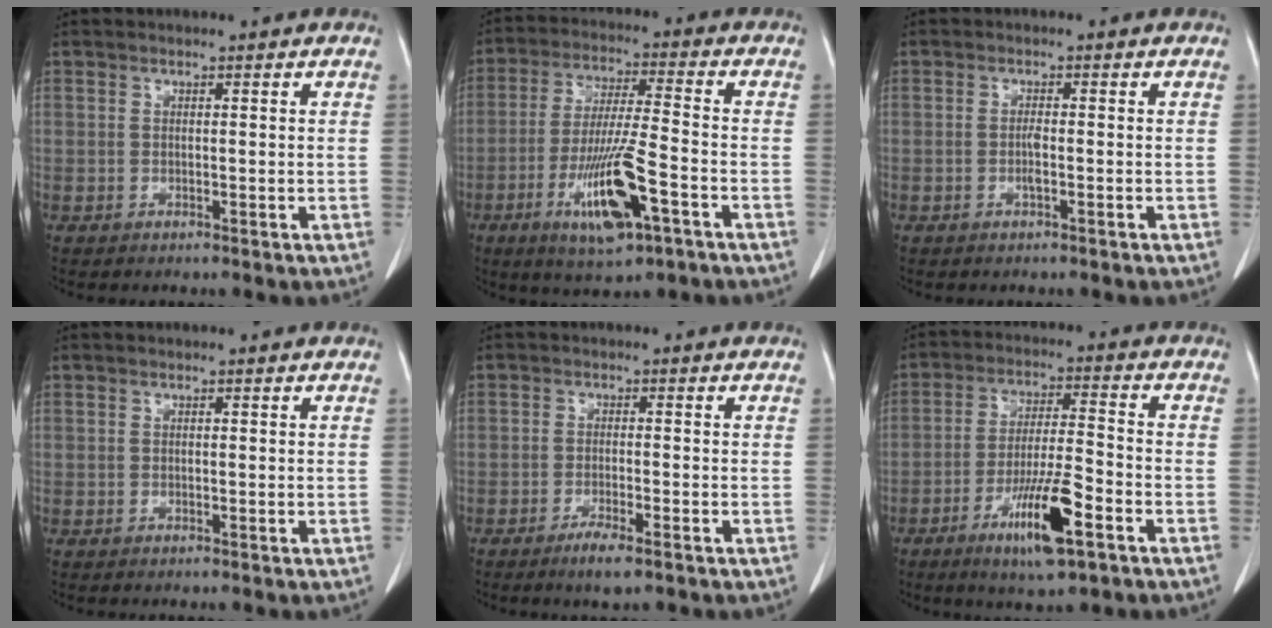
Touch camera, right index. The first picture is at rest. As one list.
[{"total": 12.6, "force": [-5.5, 1.5, 11.3], "torque": [-0.216, -0.018, -0.093]}, {"total": 1.3, "force": [-0.5, 0.2, 1.2], "torque": [-0.024, 0.001, -0.009]}, {"total": 0.0}, {"total": 3.5, "force": [-2.4, 0.4, 2.6], "torque": [-0.050, -0.005, -0.040]}, {"total": 11.2, "force": [-5.7, 1.4, 9.6], "torque": [-0.172, -0.013, -0.097]}]